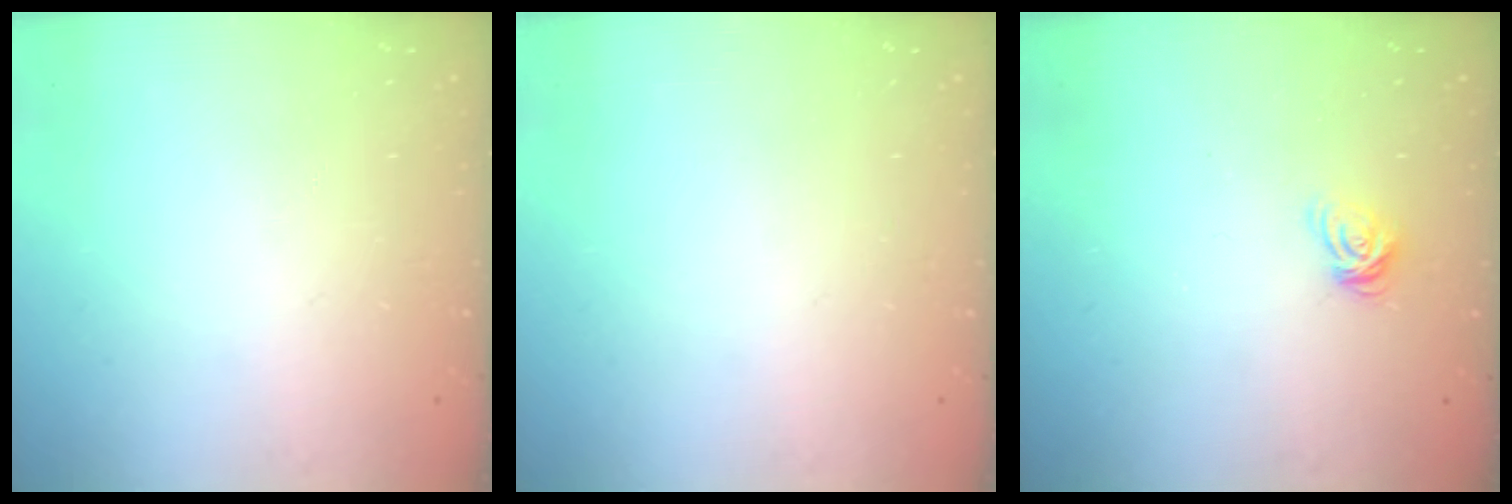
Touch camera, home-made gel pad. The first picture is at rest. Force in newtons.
{"total": 0.0}
{"total": 6.3, "press": 6.3, "slide": 0.5}